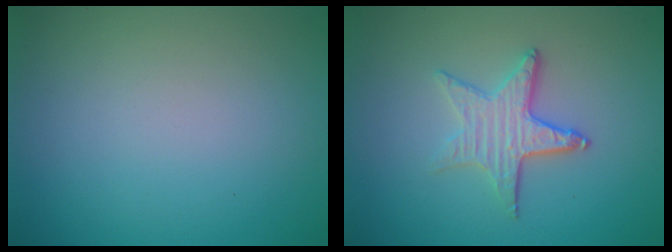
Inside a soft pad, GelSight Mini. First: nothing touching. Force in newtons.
{"total": 3.6, "press": 2.9, "slide": 2.2}